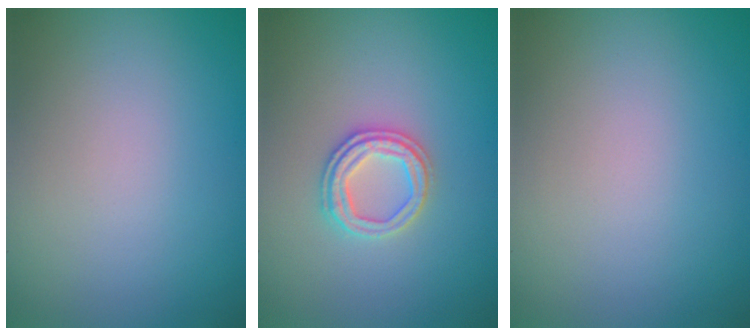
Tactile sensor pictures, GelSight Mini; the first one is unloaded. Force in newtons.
{"total": 2.5, "press": 2.4, "slide": 0.6}
{"total": 0.0}